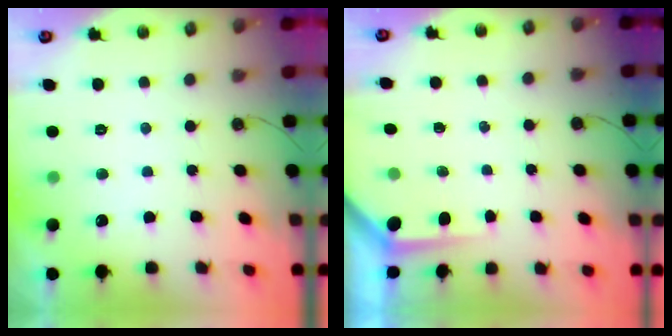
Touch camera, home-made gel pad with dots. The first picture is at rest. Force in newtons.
{"total": 3.4, "press": 3.4, "slide": 0.3}